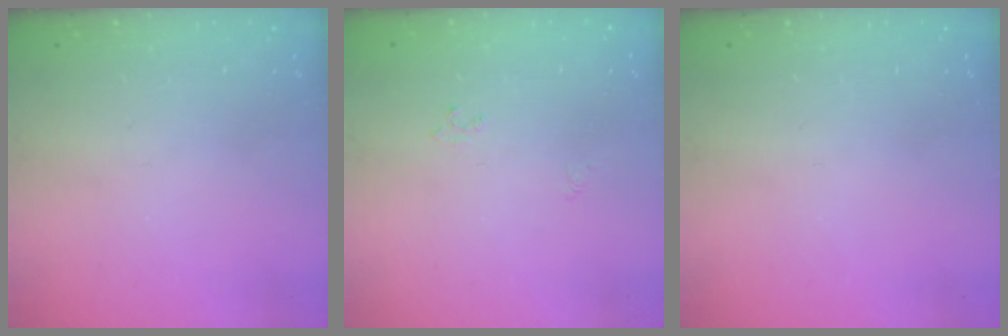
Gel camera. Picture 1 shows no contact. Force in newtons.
{"total": 2.3, "press": 2.3, "slide": 0.2}
{"total": 0.0}